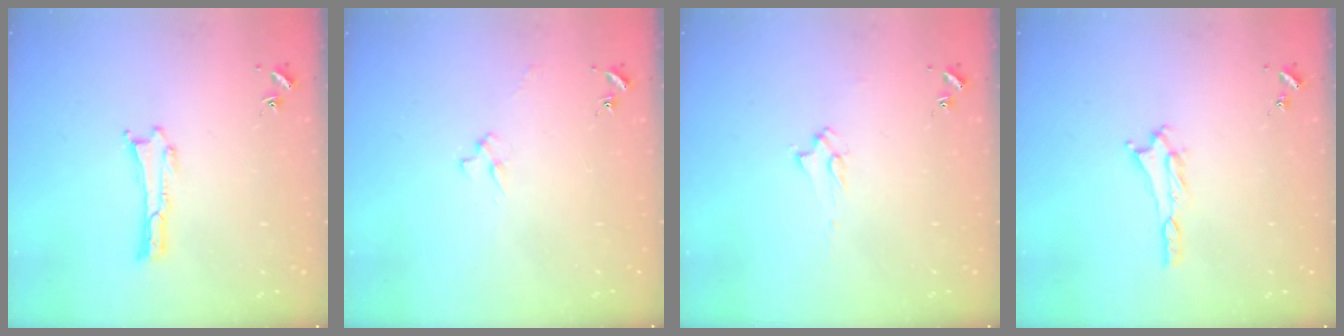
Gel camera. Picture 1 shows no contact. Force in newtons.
{"total": 2.4, "press": 2.4, "slide": 0.3}
{"total": 2.0, "press": 2.0, "slide": 0.3}
{"total": 1.3, "press": 1.3, "slide": 0.2}